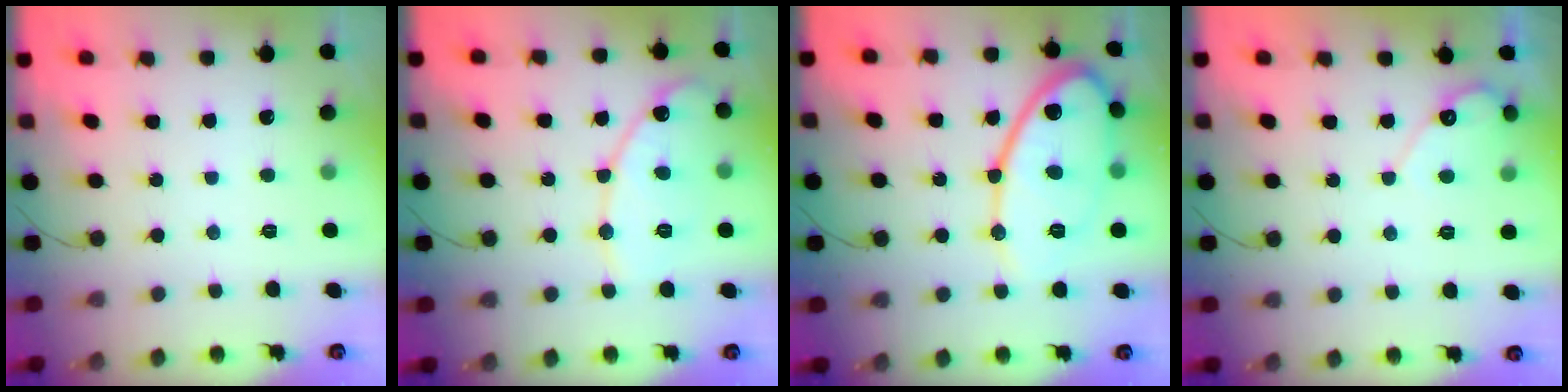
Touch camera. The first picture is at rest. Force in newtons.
{"total": 12.2, "press": 12.1, "slide": 1.0}
{"total": 16.4, "press": 16.4, "slide": 1.1}
{"total": 5.6, "press": 5.6, "slide": 0.4}